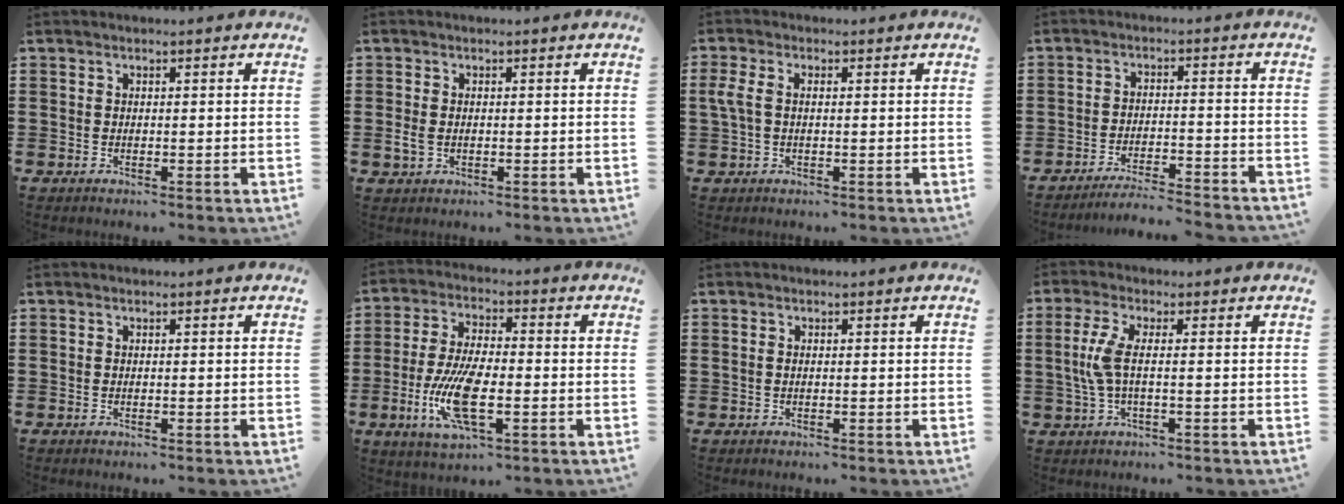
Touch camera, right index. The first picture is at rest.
{"total": 1.7, "force": [-0.2, 1.2, 1.1], "torque": [-0.032, 0.001, -0.007]}
{"total": 2.9, "force": [0.1, 1.4, 2.5], "torque": [-0.073, -0.002, -0.006]}
{"total": 4.2, "force": [-4.0, -0.1, 1.1], "torque": [-0.021, -0.001, -0.080]}
{"total": 0.0}
{"total": 11.1, "force": [-3.1, 4.1, 9.8], "torque": [-0.220, -0.015, -0.059]}
{"total": 0.6, "force": [0.0, 0.3, 0.4], "torque": [-0.010, 0.001, 0.001]}
{"total": 4.4, "force": [-0.1, 1.0, 4.3], "torque": [-0.109, -0.011, -0.013]}